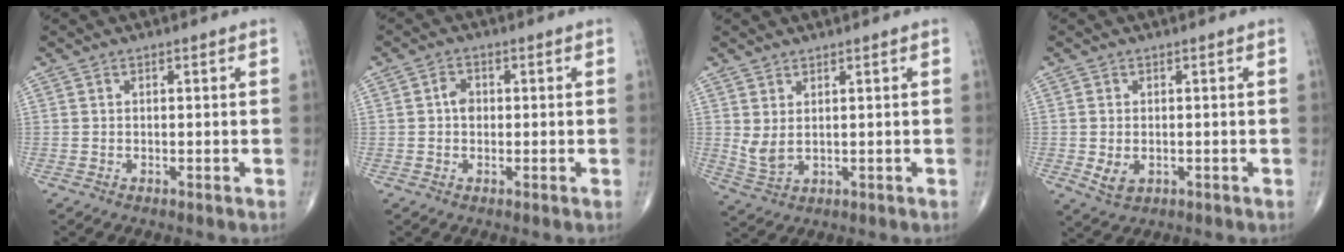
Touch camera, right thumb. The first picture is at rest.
{"total": 2.5, "force": [0.1, 1.9, 1.6], "torque": [-0.020, 0.007, -0.004]}
{"total": 3.9, "force": [1.2, 1.8, 3.2], "torque": [-0.069, -0.008, 0.034]}
{"total": 3.3, "force": [-0.5, 2.3, 2.4], "torque": [-0.042, -0.006, -0.001]}